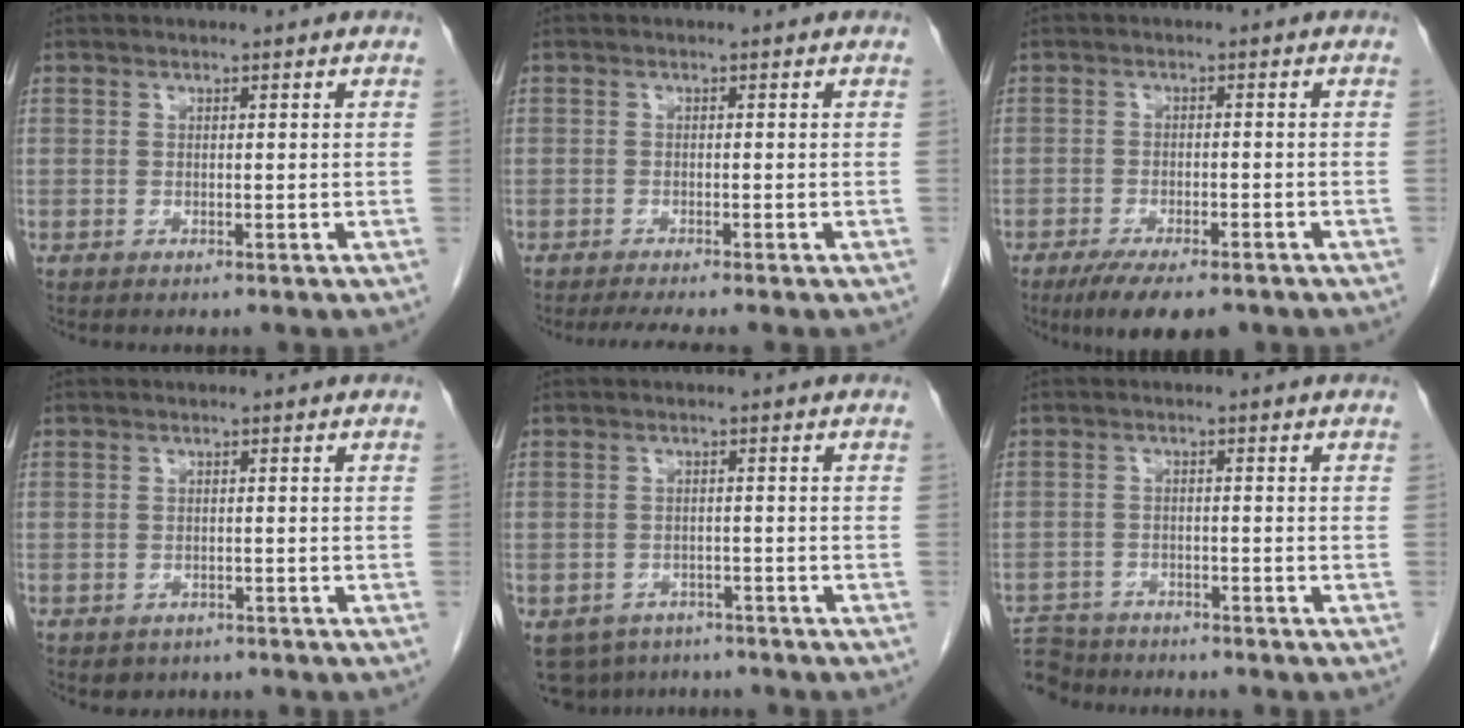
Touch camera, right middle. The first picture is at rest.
{"total": 3.3, "force": [-2.8, -0.4, 1.8], "torque": [-0.027, -0.009, -0.046]}
{"total": 9.0, "force": [-6.6, 2.5, 5.5], "torque": [-0.080, -0.014, -0.099]}
{"total": 2.0, "force": [-1.4, 1.4, 0.3], "torque": [-0.009, 0.002, -0.015]}
{"total": 7.1, "force": [-5.2, 4.6, 1.3], "torque": [-0.025, -0.001, -0.071]}
{"total": 7.4, "force": [-6.9, 2.5, 0.5], "torque": [-0.017, 0.003, -0.118]}